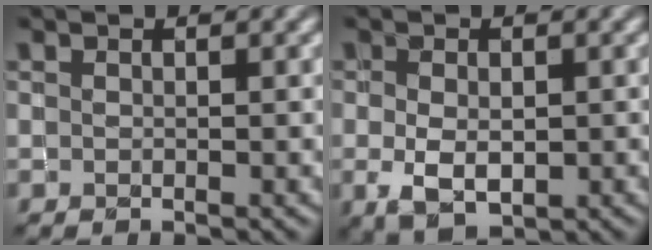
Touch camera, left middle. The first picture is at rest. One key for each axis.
{"total": 3.4, "fx": -0.4, "fy": 2.3, "fz": 2.5, "tx": -0.054, "ty": -0.006, "tz": -0.002}